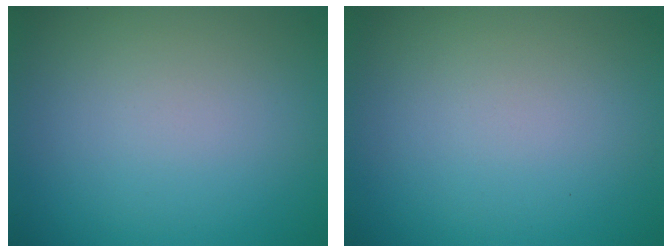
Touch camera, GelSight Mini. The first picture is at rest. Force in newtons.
{"total": 0.0}